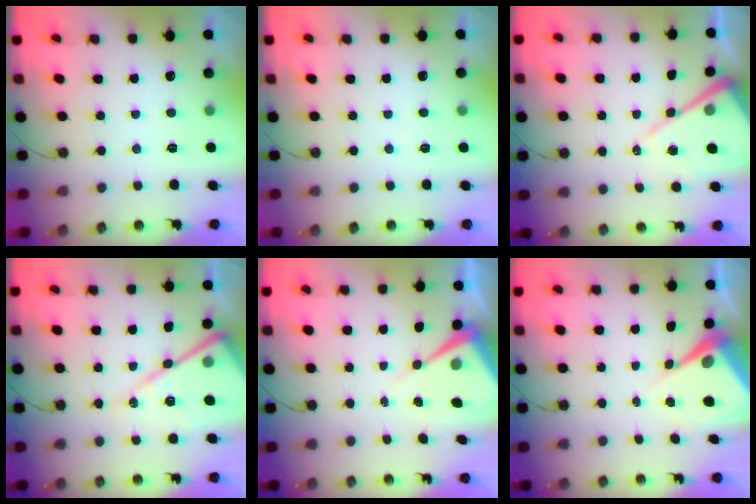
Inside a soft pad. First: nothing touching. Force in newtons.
{"total": 2.7, "press": 2.7, "slide": 0.5}
{"total": 11.9, "press": 11.8, "slide": 1.0}
{"total": 17.6, "press": 17.5, "slide": 1.6}
{"total": 7.7, "press": 7.7, "slide": 0.6}
{"total": 7.1, "press": 7.0, "slide": 0.7}